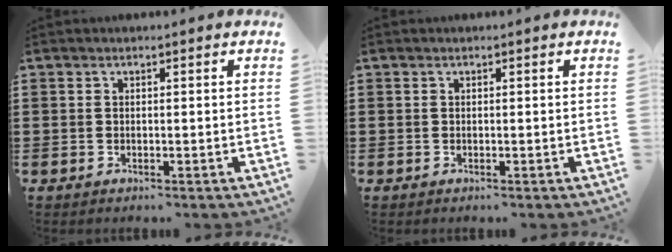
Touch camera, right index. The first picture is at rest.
{"total": 0.0}